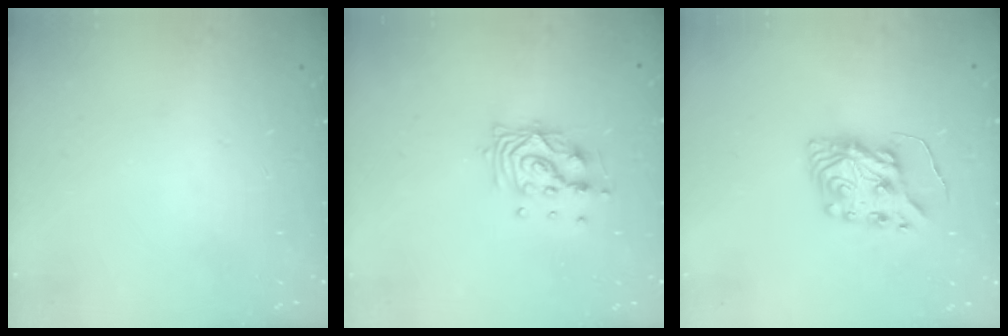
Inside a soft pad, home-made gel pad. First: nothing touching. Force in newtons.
{"total": 10.6, "press": 10.5, "slide": 0.8}
{"total": 8.8, "press": 8.8, "slide": 1.0}